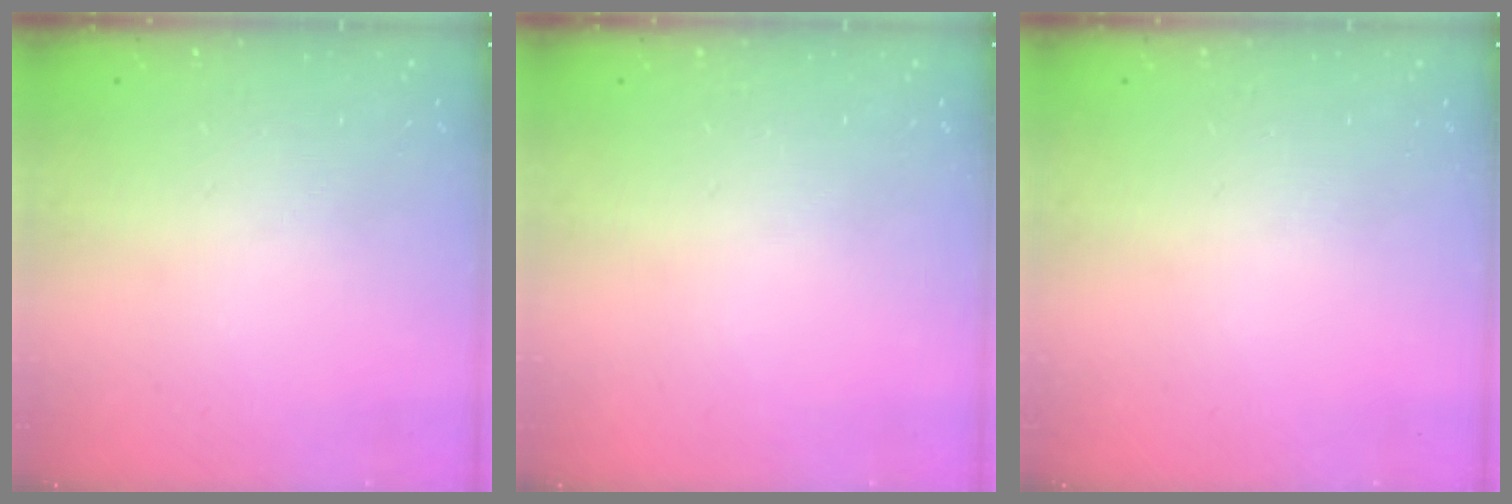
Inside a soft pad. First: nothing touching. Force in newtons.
{"total": 0.0}
{"total": 0.0}